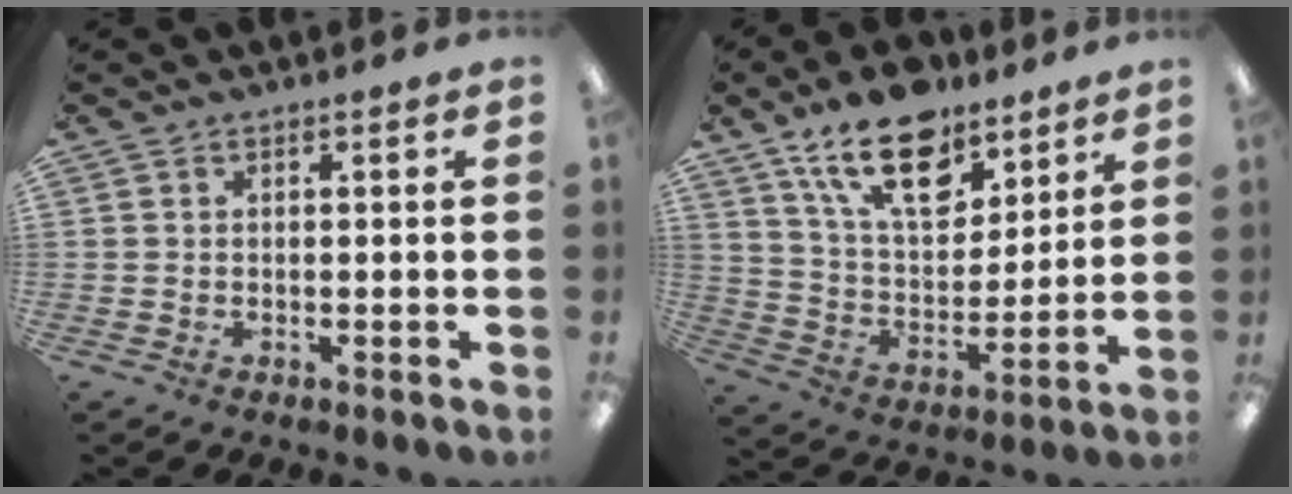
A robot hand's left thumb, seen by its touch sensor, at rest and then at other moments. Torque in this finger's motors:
{"motor_torque": [1.95, 1.32, 1.53, -1.24, 0.43]}